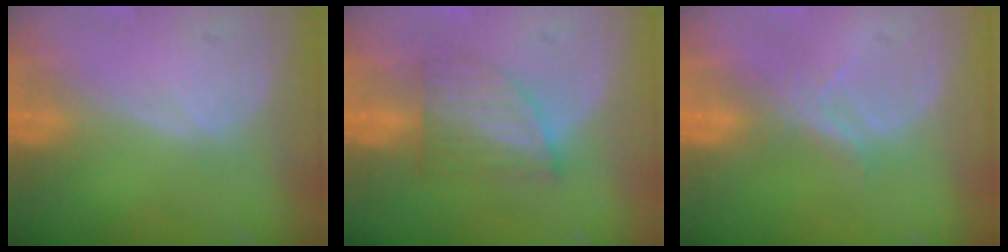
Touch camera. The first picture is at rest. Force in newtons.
{"total": 6.3, "press": 5.6, "slide": 2.9}
{"total": 2.1, "press": 1.9, "slide": 0.9}